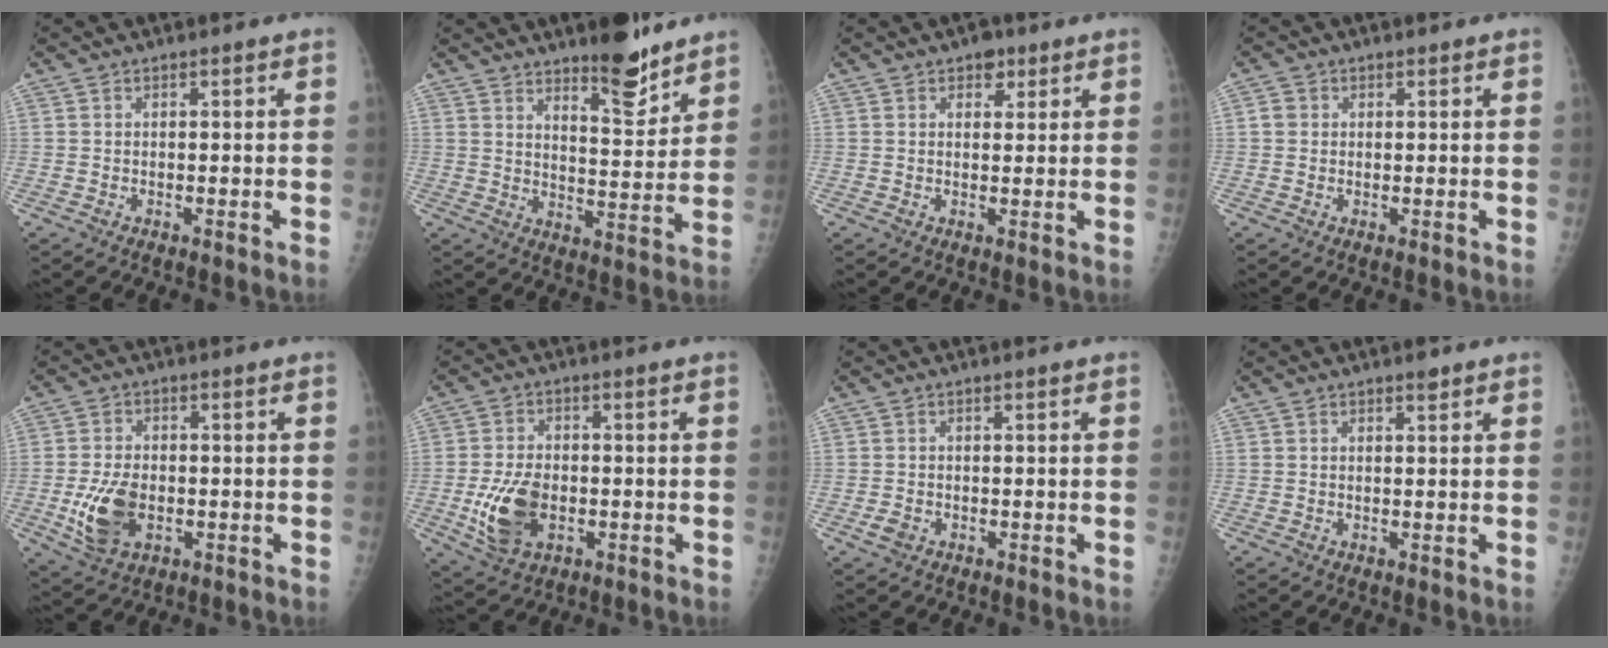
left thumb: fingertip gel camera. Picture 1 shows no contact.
{"total": 9.9, "force": [7.6, 2.8, 5.8], "torque": [-0.064, -0.062, 0.120]}
{"total": 2.9, "force": [1.7, 1.8, 1.4], "torque": [0.002, -0.006, 0.021]}
{"total": 1.8, "force": [0.3, 1.7, 0.7], "torque": [-0.003, 0.002, 0.003]}
{"total": 8.7, "force": [-2.2, 5.4, 6.6], "torque": [-0.121, 0.004, -0.031]}
{"total": 9.9, "force": [-2.4, 6.1, 7.4], "torque": [-0.133, 0.005, -0.034]}
{"total": 1.8, "force": [-0.7, 1.3, 0.9], "torque": [-0.019, 0.001, -0.012]}
{"total": 0.9, "force": [0.7, 0.3, 0.6], "torque": [-0.005, -0.004, 0.011]}